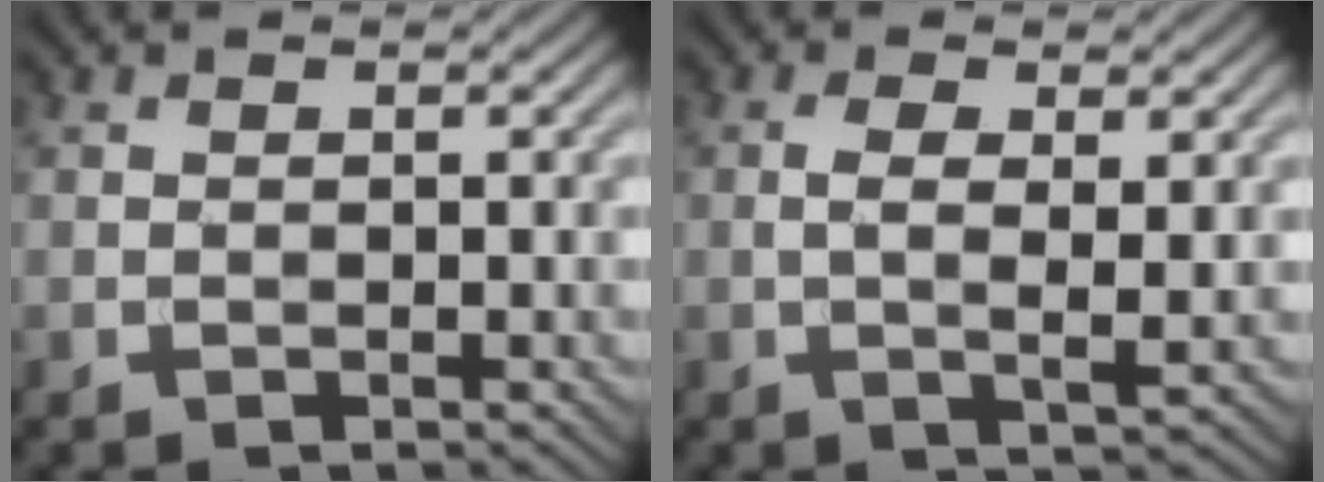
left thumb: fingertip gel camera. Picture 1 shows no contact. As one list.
[{"total": 3.1, "force": [0.3, 0.7, 3.0], "torque": [-0.064, -0.003, 0.007]}]